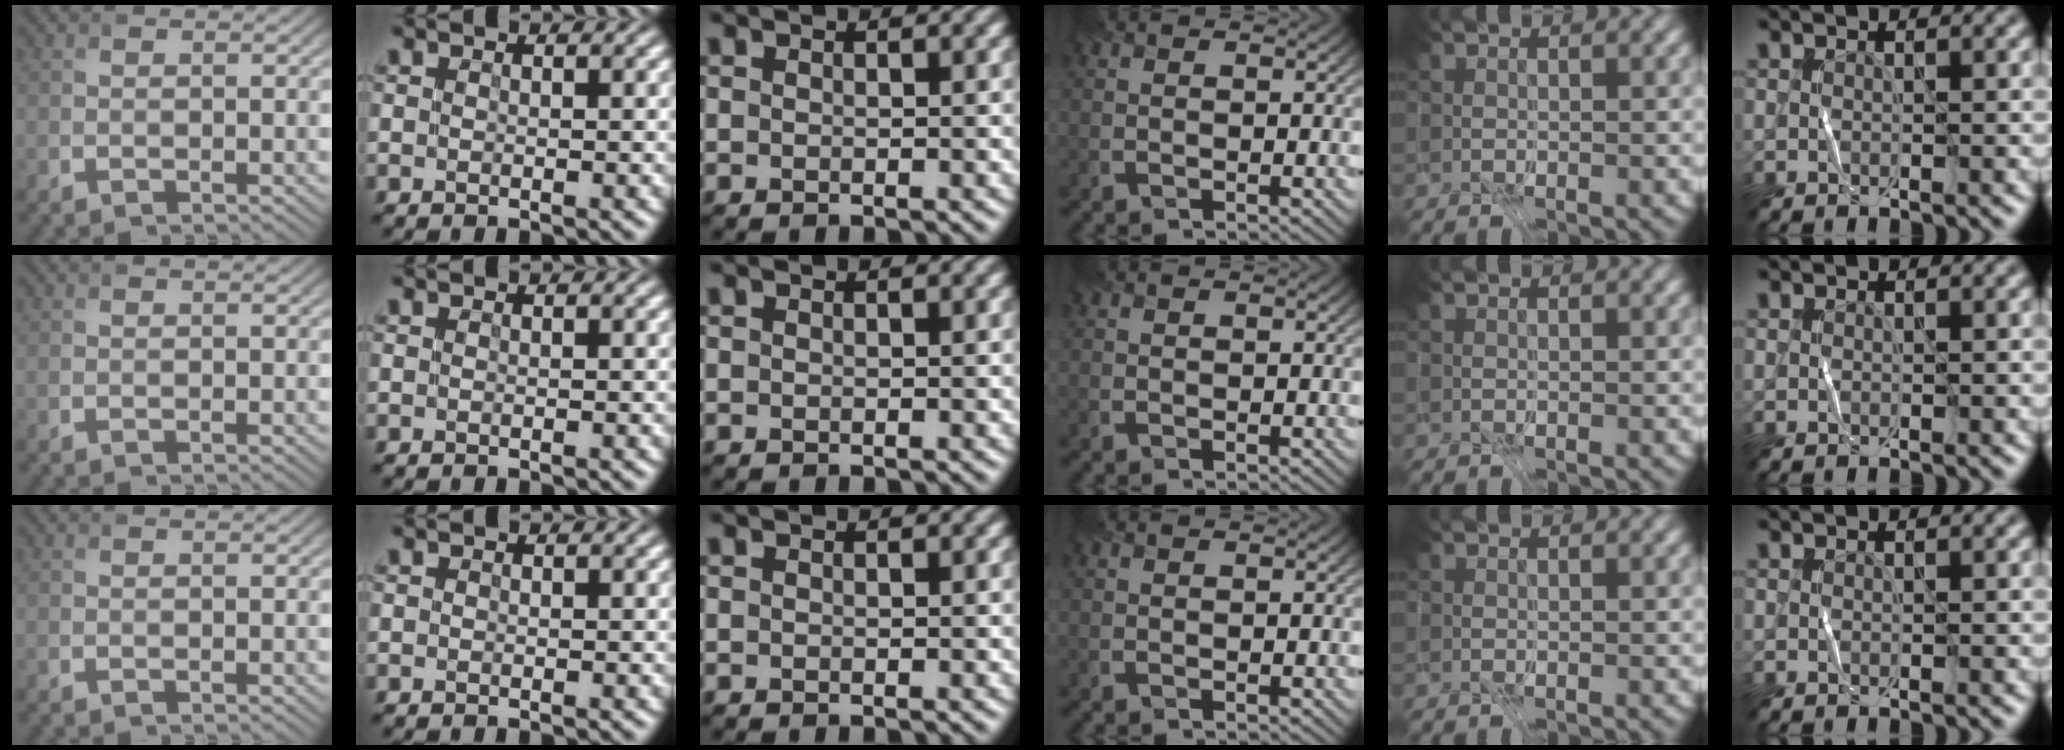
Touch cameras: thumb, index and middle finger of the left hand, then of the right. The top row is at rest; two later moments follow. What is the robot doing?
{"motion": "fold", "object": "coffee filter"}